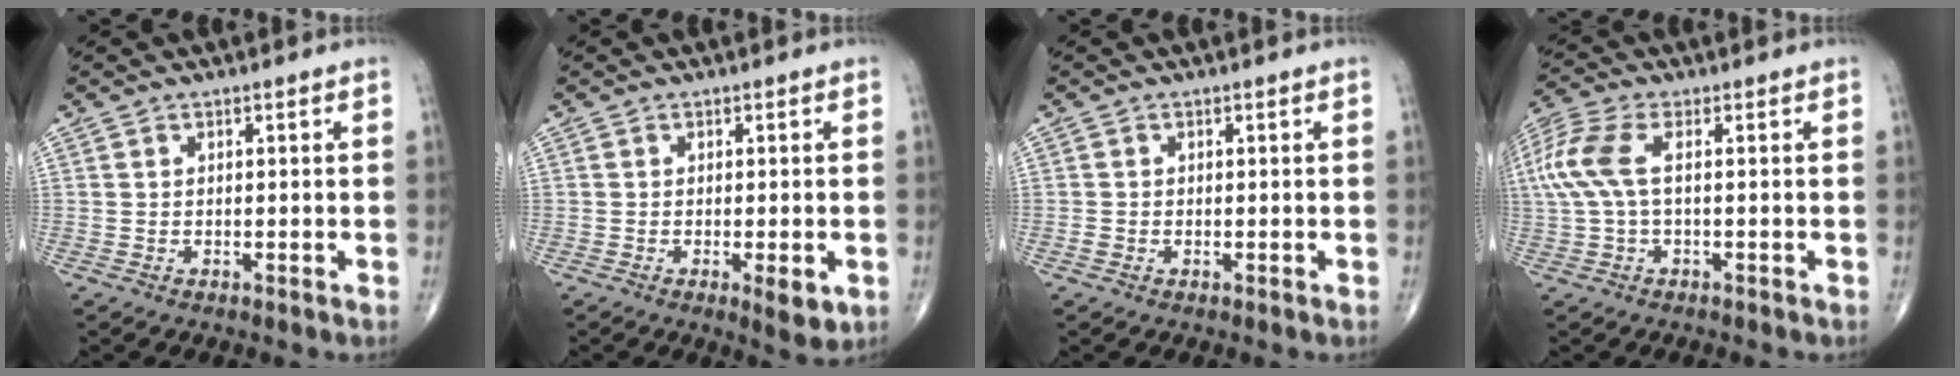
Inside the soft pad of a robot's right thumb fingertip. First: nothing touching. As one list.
[{"total": 4.2, "force": [-1.2, 1.3, 3.7], "torque": [-0.050, -0.010, -0.015]}, {"total": 0.7, "force": [-0.2, 0.6, 0.3], "torque": [-0.008, 0.000, -0.004]}, {"total": 9.3, "force": [1.2, 4.2, 8.2], "torque": [-0.219, 0.026, 0.022]}]